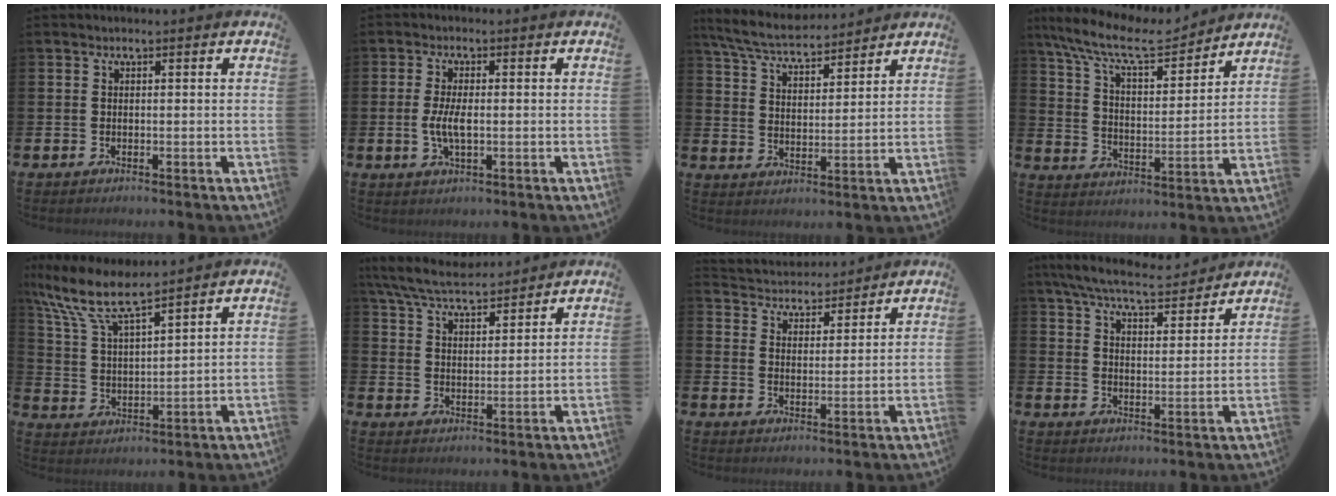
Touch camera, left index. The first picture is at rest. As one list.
[{"total": 3.8, "force": [-0.3, 1.5, 3.5], "torque": [-0.069, 0.000, -0.010]}, {"total": 6.3, "force": [6.0, 1.0, 1.9], "torque": [-0.064, -0.029, 0.107]}, {"total": 10.8, "force": [9.6, 2.5, 4.3], "torque": [-0.120, -0.057, 0.166]}, {"total": 9.1, "force": [7.9, 1.8, 4.2], "torque": [-0.117, -0.035, 0.141]}, {"total": 6.9, "force": [6.5, 1.2, 2.0], "torque": [-0.068, -0.030, 0.118]}, {"total": 4.4, "force": [4.3, 1.0, -0.5], "torque": [-0.015, -0.030, 0.075]}, {"total": 7.5, "force": [7.0, 1.2, 2.5], "torque": [-0.068, -0.037, 0.124]}]